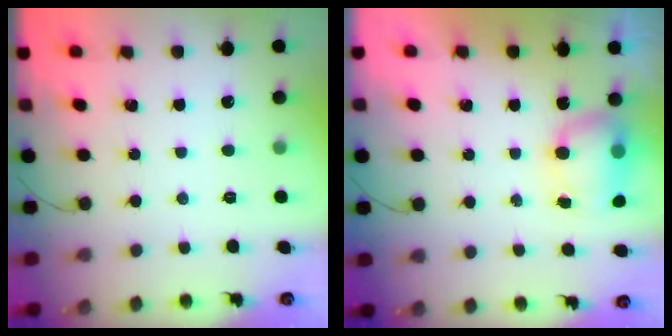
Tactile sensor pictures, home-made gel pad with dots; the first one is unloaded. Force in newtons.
{"total": 7.1, "press": 7.0, "slide": 1.2}